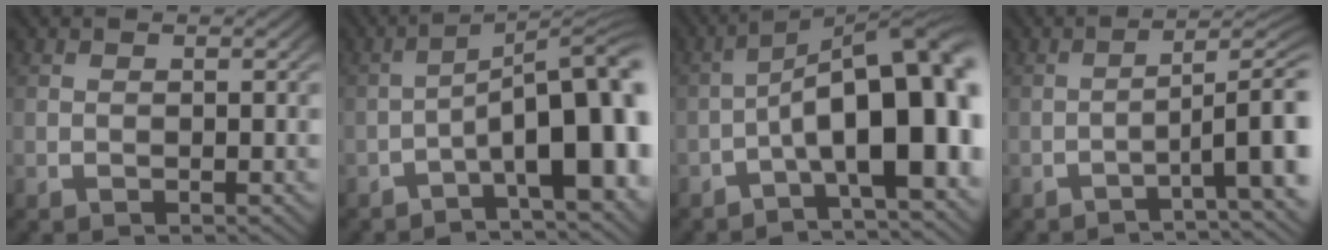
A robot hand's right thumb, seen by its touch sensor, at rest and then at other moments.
{"total": 10.7, "force": [-1.9, 5.5, 8.9], "torque": [-0.130, -0.029, -0.017]}
{"total": 13.7, "force": [-2.1, 7.1, 11.5], "torque": [-0.170, -0.048, -0.013]}
{"total": 5.4, "force": [-1.1, 2.2, 4.8], "torque": [-0.071, -0.003, -0.021]}